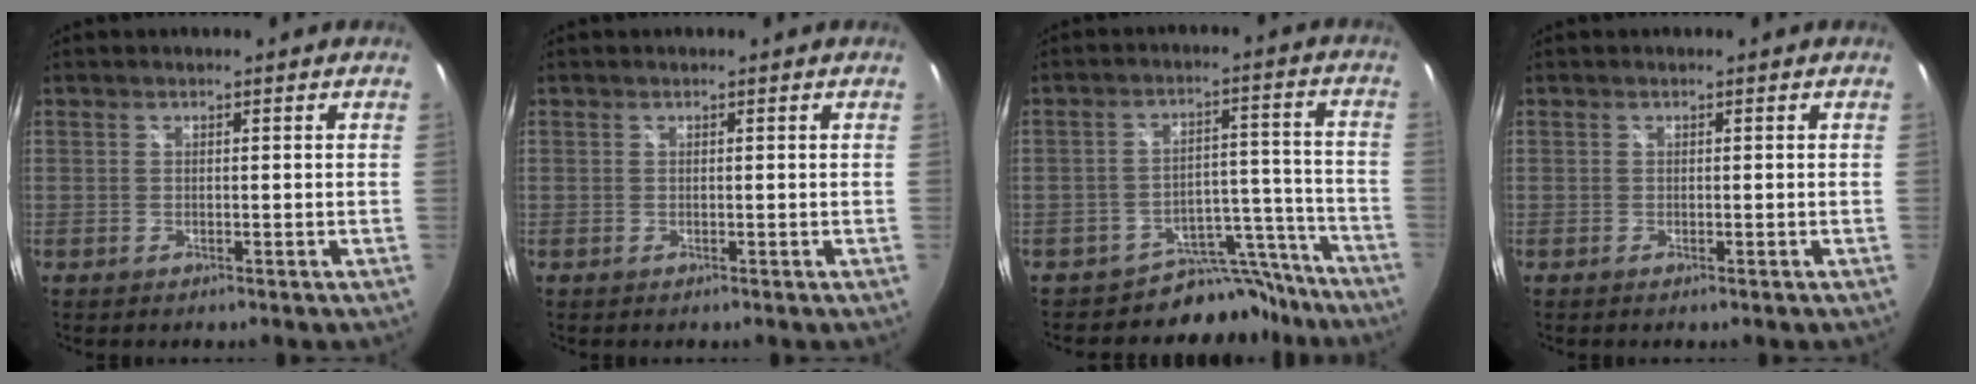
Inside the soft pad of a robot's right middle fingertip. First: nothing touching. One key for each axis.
{"total": 0.0}
{"total": 11.3, "fx": -10.2, "fy": 4.9, "fz": 0.3, "tx": 0.017, "ty": 0.058, "tz": -0.138}
{"total": 0.0}